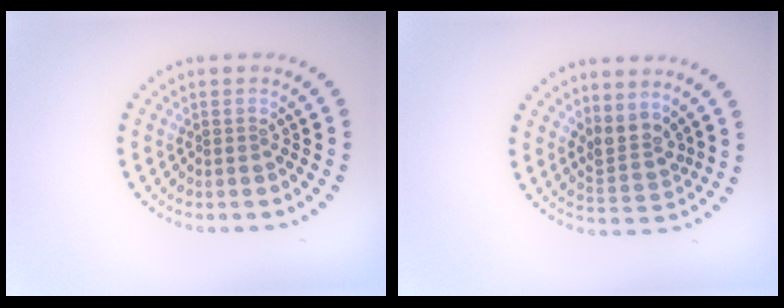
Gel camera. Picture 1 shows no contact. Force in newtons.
{"total": 2.5, "press": 1.9, "slide": 1.6}